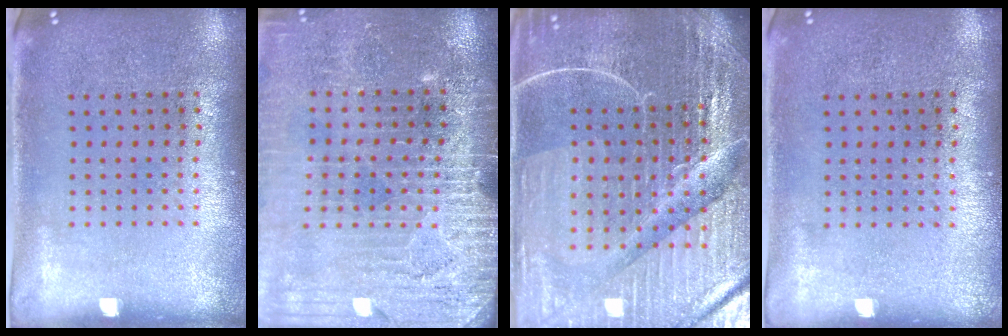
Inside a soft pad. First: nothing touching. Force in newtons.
{"total": 3.2, "press": 3.1, "slide": 0.6}
{"total": 6.4, "press": 5.7, "slide": 2.9}
{"total": 0.0}